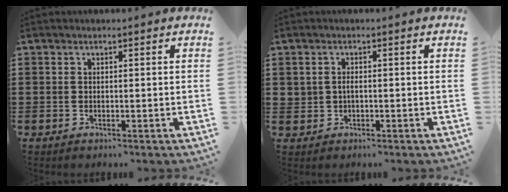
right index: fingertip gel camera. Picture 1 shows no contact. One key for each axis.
{"total": 1.1, "fx": 0.0, "fy": 0.9, "fz": 0.6, "tx": -0.014, "ty": 0.005, "tz": -0.001}